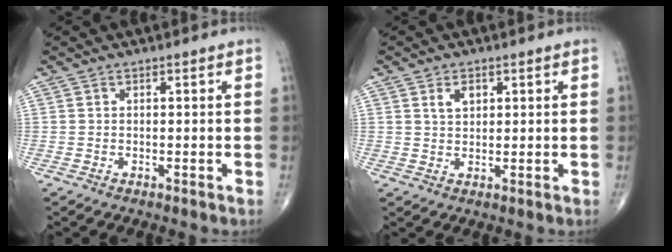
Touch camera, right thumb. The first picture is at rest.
{"total": 3.0, "force": [1.3, 2.0, 1.9], "torque": [-0.024, -0.004, 0.024]}